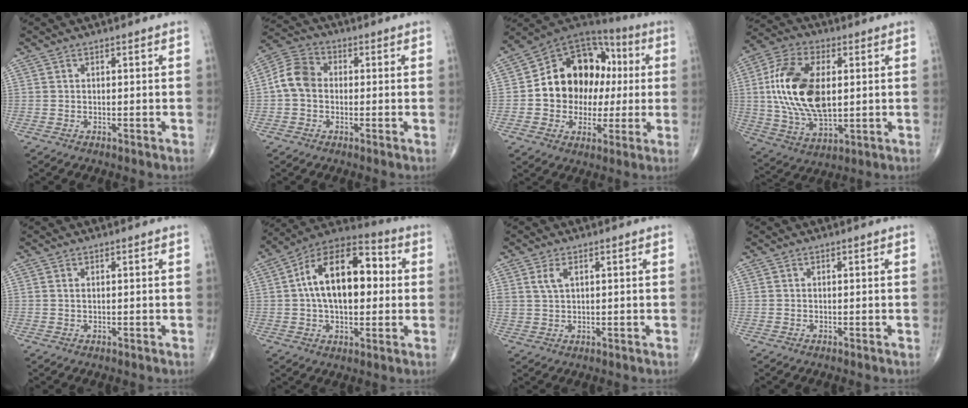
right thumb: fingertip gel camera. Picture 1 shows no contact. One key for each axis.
{"total": 7.2, "fx": -0.3, "fy": 5.7, "fz": 4.4, "tx": -0.077, "ty": 0.024, "tz": -0.018}
{"total": 18.9, "fx": 1.0, "fy": 14.6, "fz": 11.9, "tx": -0.133, "ty": 0.039, "tz": 0.017}
{"total": 19.0, "fx": 2.1, "fy": 10.5, "fz": 15.7, "tx": -0.306, "ty": -0.003, "tz": 0.043}
{"total": 0.5, "fx": 0.2, "fy": 0.2, "fz": 0.4, "tx": -0.012, "ty": 0.003, "tz": 0.007}
{"total": 19.1, "fx": 2.3, "fy": 10.6, "fz": 15.7, "tx": -0.238, "ty": 0.033, "tz": 0.031}
{"total": 3.0, "fx": 1.3, "fy": 1.5, "fz": 2.2, "tx": -0.046, "ty": -0.001, "tz": 0.032}
{"total": 0.0}